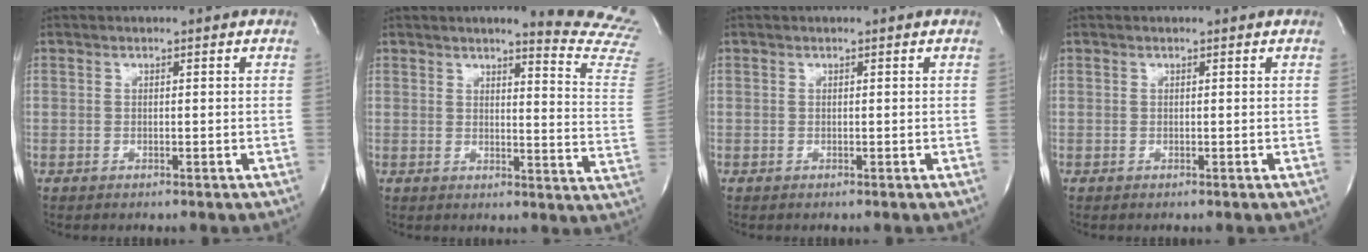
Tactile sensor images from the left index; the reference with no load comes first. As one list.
[{"total": 14.1, "force": [13.4, -0.7, 4.2], "torque": [-0.041, -0.136, 0.123]}, {"total": 0.0}, {"total": 0.0}]